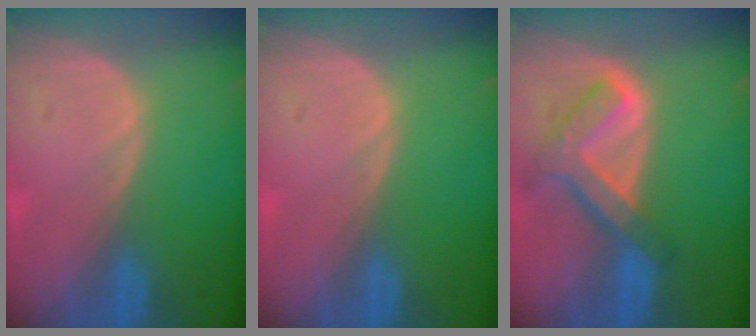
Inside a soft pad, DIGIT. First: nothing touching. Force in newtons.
{"total": 0.0}
{"total": 7.6, "press": 6.5, "slide": 4.0}